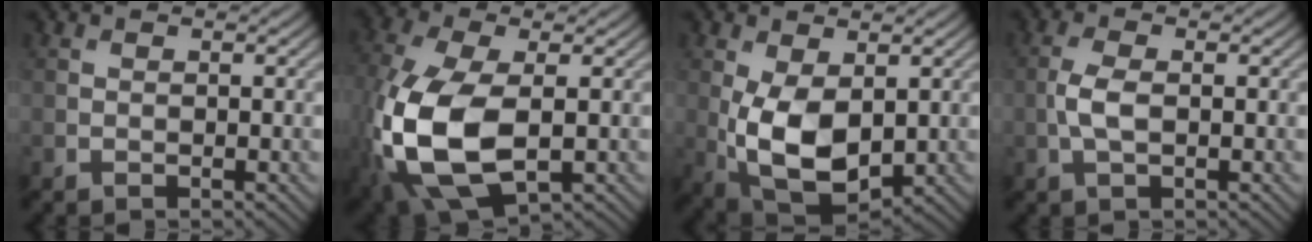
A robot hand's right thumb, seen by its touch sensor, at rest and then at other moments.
{"total": 15.9, "force": [-3.2, 8.8, 12.8], "torque": [-0.335, -0.030, -0.051]}
{"total": 9.4, "force": [-0.5, 5.3, 7.8], "torque": [-0.176, -0.013, -0.001]}
{"total": 3.3, "force": [-0.4, 1.4, 2.9], "torque": [-0.071, 0.003, -0.010]}